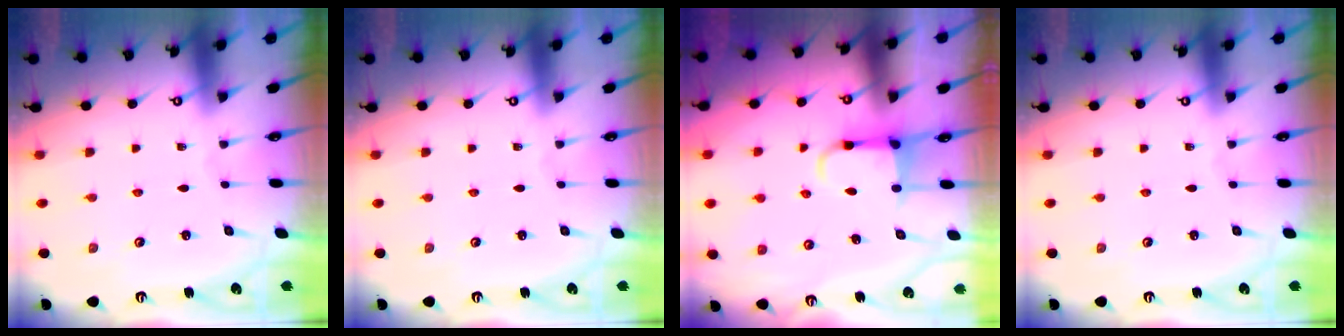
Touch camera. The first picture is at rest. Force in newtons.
{"total": 0.0}
{"total": 4.4, "press": 4.3, "slide": 0.9}
{"total": 0.0}